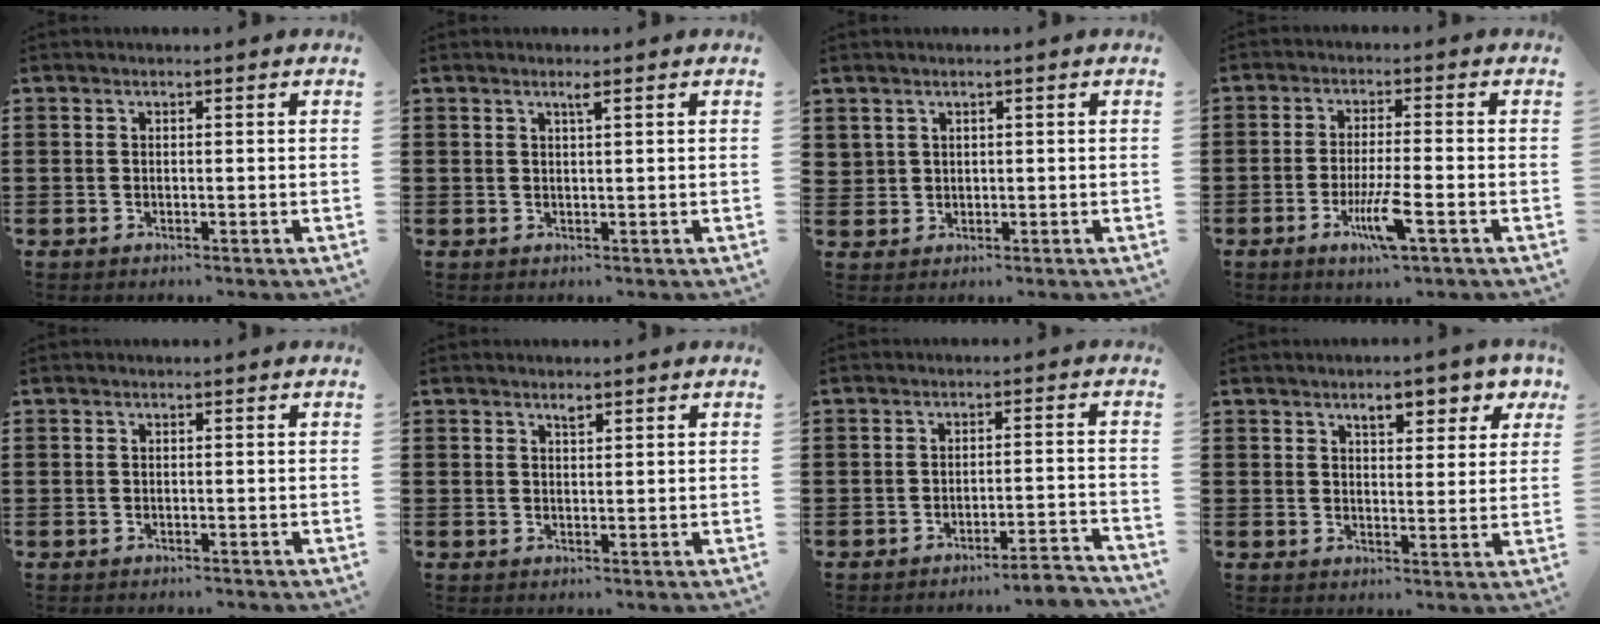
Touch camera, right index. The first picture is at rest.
{"total": 1.1, "force": [0.6, -0.1, 0.9], "torque": [-0.018, -0.002, 0.011]}
{"total": 1.7, "force": [1.2, 1.1, 0.1], "torque": [-0.007, 0.005, 0.025]}
{"total": 6.6, "force": [-3.0, 0.6, 5.8], "torque": [-0.119, -0.017, -0.056]}
{"total": 0.6, "force": [-0.4, 0.4, 0.0], "torque": [0.001, 0.004, -0.010]}
{"total": 1.0, "force": [0.7, 0.3, 0.5], "torque": [-0.012, 0.001, 0.013]}
{"total": 3.7, "force": [-3.4, -0.3, 1.5], "torque": [-0.026, -0.009, -0.067]}
{"total": 5.0, "force": [3.3, 2.0, 3.1], "torque": [-0.048, 0.001, 0.053]}